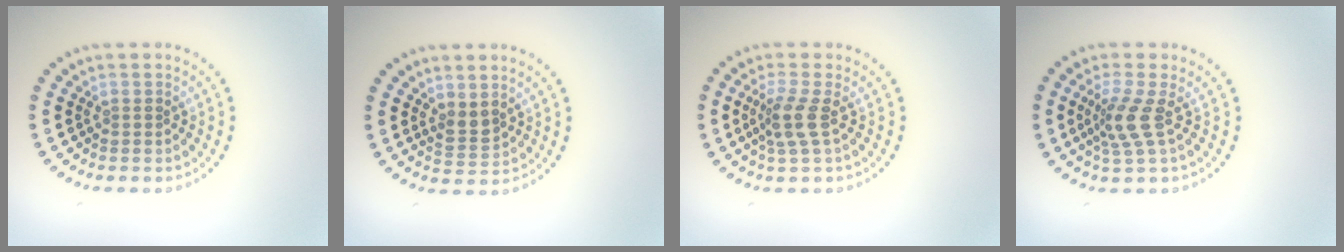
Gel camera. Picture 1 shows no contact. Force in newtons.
{"total": 1.7, "press": 1.4, "slide": 1.0}
{"total": 2.5, "press": 1.9, "slide": 1.7}
{"total": 2.8, "press": 2.1, "slide": 2.0}